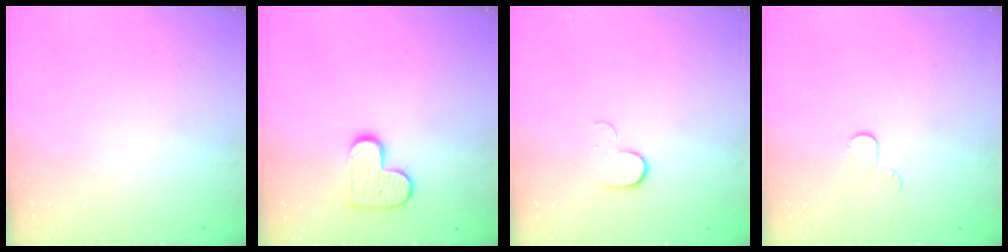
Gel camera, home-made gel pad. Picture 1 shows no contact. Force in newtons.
{"total": 10.6, "press": 10.6, "slide": 0.7}
{"total": 5.5, "press": 5.4, "slide": 0.8}
{"total": 3.8, "press": 3.8, "slide": 0.4}